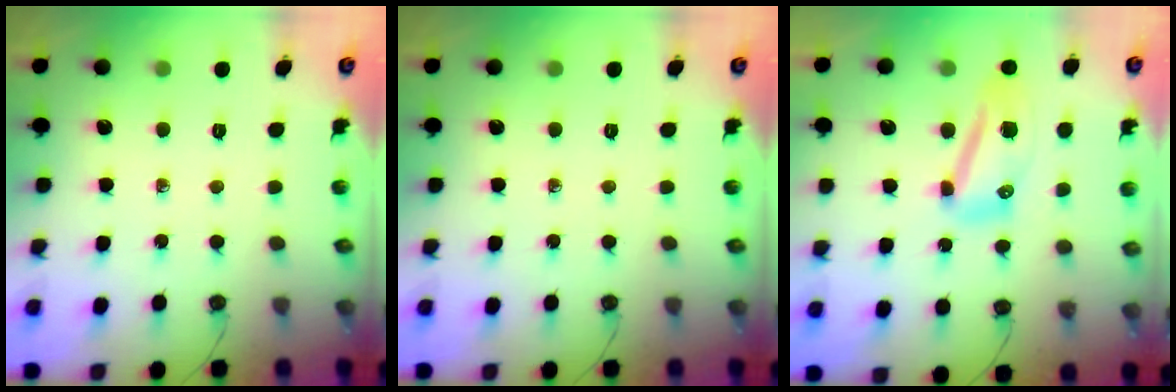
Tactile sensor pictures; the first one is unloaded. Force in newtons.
{"total": 0.0}
{"total": 15.8, "press": 12.7, "slide": 9.5}